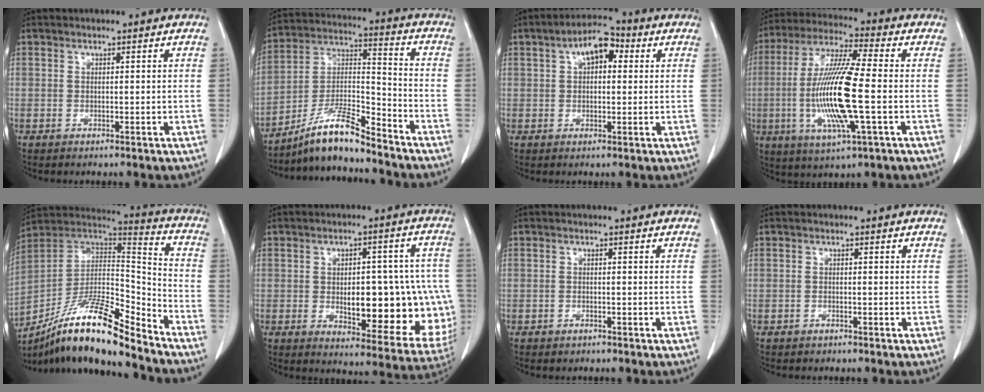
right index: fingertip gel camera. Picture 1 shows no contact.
{"total": 10.9, "force": [-9.3, 0.9, 5.6], "torque": [-0.111, 0.011, -0.170]}
{"total": 6.8, "force": [2.5, 3.9, 4.9], "torque": [-0.075, 0.028, 0.035]}
{"total": 15.5, "force": [-2.3, 1.2, 15.3], "torque": [-0.312, -0.009, -0.046]}
{"total": 18.3, "force": [-13.8, 2.7, 11.7], "torque": [-0.213, 0.015, -0.247]}
{"total": 18.5, "force": [-2.3, 7.1, 16.9], "torque": [-0.150, 0.025, 0.000]}
{"total": 1.0, "force": [-0.8, 0.6, 0.3], "torque": [-0.007, 0.002, -0.010]}
{"total": 0.8, "force": [-0.7, 0.4, 0.1], "torque": [-0.005, 0.002, -0.011]}